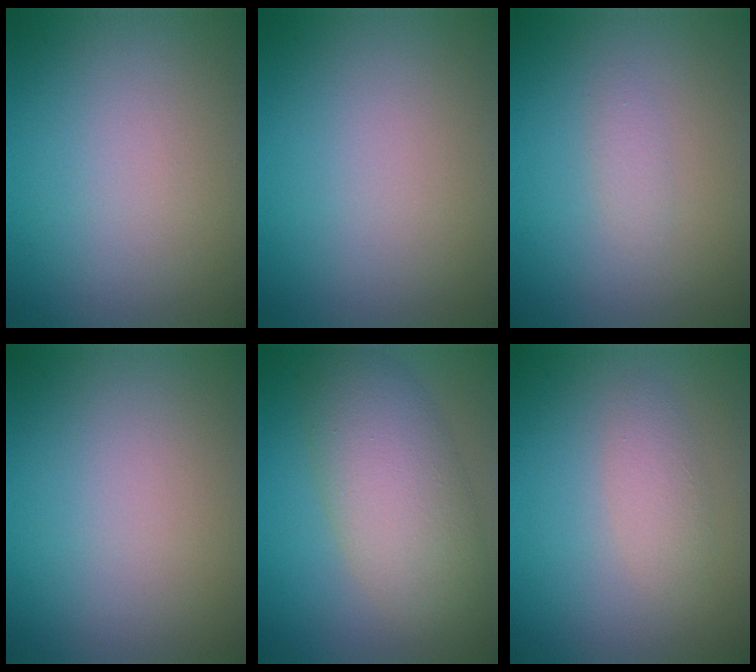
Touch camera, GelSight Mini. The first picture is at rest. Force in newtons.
{"total": 0.0}
{"total": 0.9, "press": 0.9, "slide": 0.0}
{"total": 0.0}
{"total": 7.0, "press": 7.0, "slide": 0.3}
{"total": 1.8, "press": 1.8, "slide": 0.0}